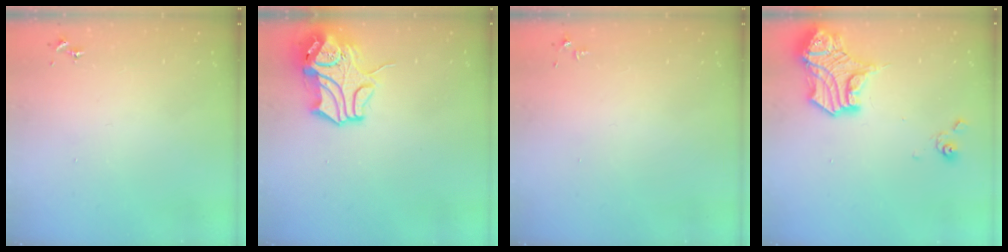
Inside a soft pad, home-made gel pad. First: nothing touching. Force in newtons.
{"total": 14.0, "press": 13.8, "slide": 2.1}
{"total": 2.8, "press": 2.8, "slide": 0.4}
{"total": 17.0, "press": 16.9, "slide": 1.4}